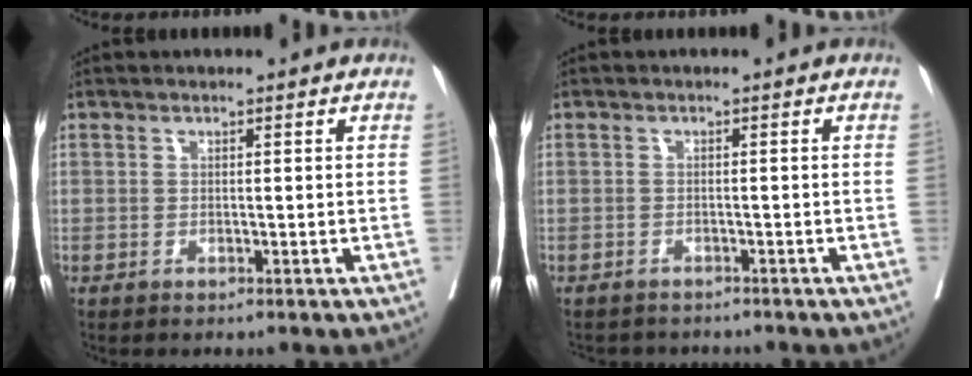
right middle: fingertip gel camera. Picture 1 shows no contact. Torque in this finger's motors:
{"motor_torque": [0.35, -0.38, 0.01, 0.00]}